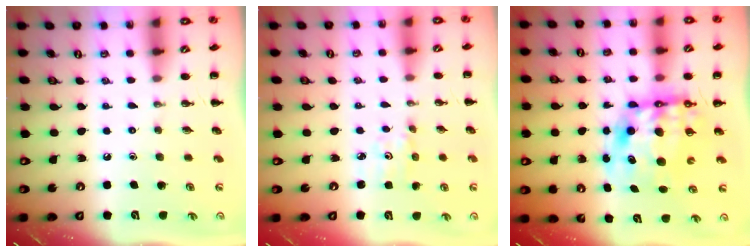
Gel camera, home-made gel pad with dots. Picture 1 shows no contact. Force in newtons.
{"total": 1.9, "press": 1.9, "slide": 0.4}
{"total": 11.4, "press": 11.1, "slide": 2.9}